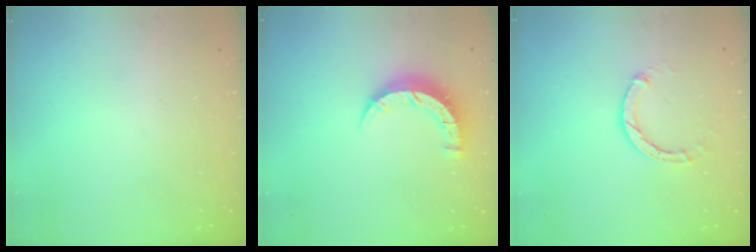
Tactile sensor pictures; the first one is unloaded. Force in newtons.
{"total": 7.5, "press": 7.5, "slide": 0.5}
{"total": 3.0, "press": 3.0, "slide": 0.4}